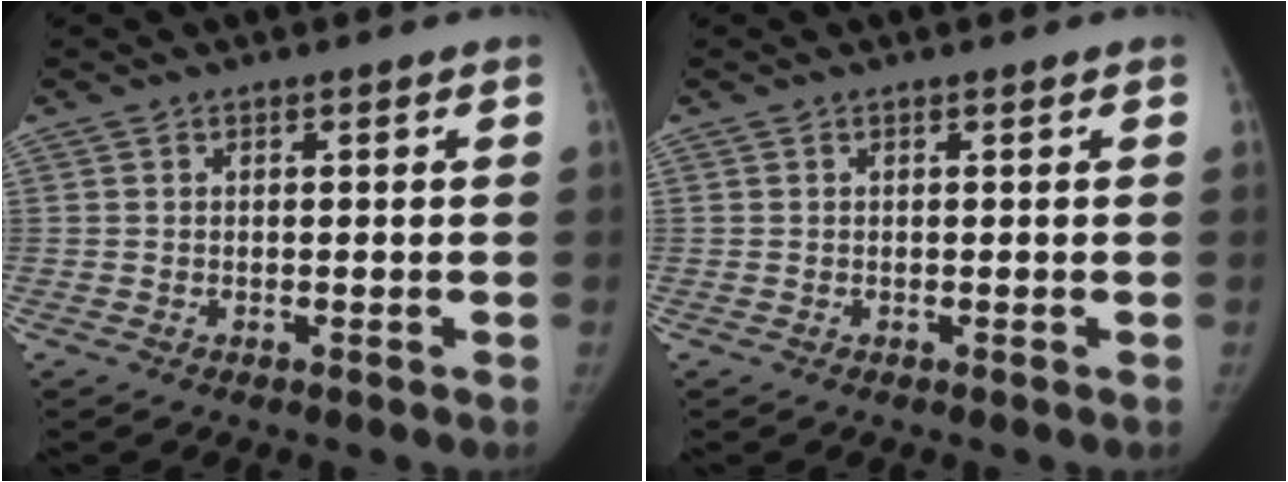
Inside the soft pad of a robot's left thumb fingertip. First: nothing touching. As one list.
[{"total": 0.0}]